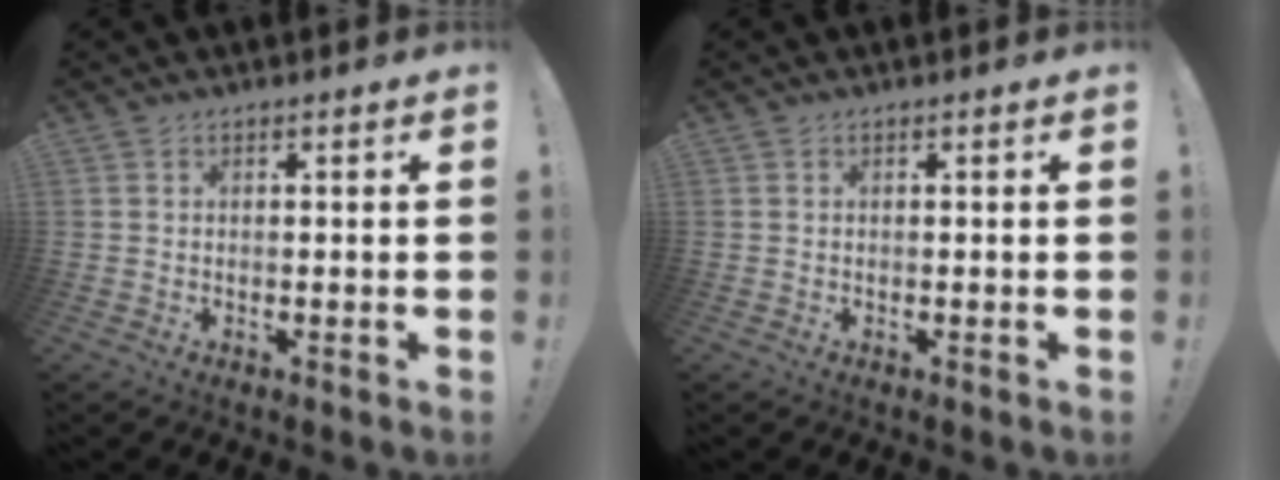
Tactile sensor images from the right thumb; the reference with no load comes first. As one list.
[{"total": 0.0}]